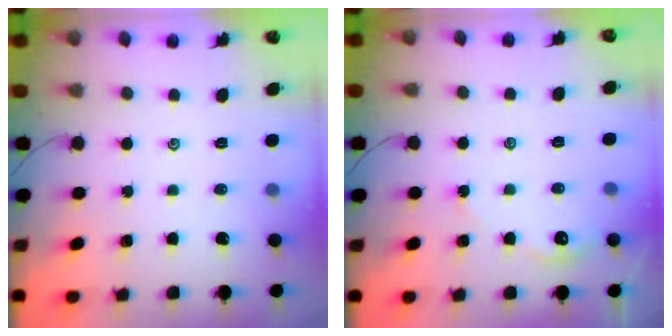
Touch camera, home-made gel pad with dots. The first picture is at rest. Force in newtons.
{"total": 3.3, "press": 3.3, "slide": 0.3}